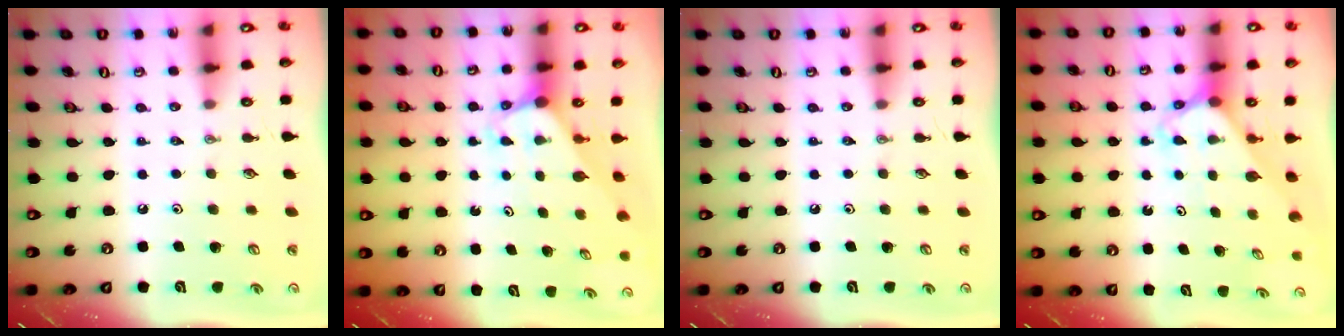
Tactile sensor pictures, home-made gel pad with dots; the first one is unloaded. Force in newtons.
{"total": 2.9, "press": 2.9, "slide": 0.1}
{"total": 0.0}
{"total": 2.6, "press": 2.6, "slide": 0.2}